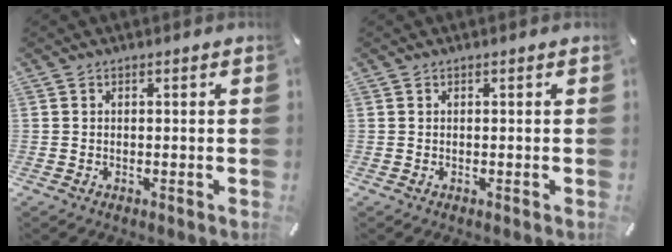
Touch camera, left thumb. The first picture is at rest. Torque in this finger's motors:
{"motor_torque": [0.31, -0.04, 0.08, -0.02, 0.03]}